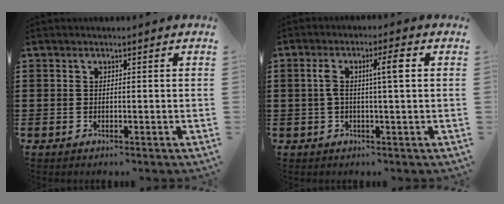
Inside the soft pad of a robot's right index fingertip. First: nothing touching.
{"total": 5.3, "force": [0.8, 0.7, 5.2], "torque": [-0.099, 0.005, 0.007]}